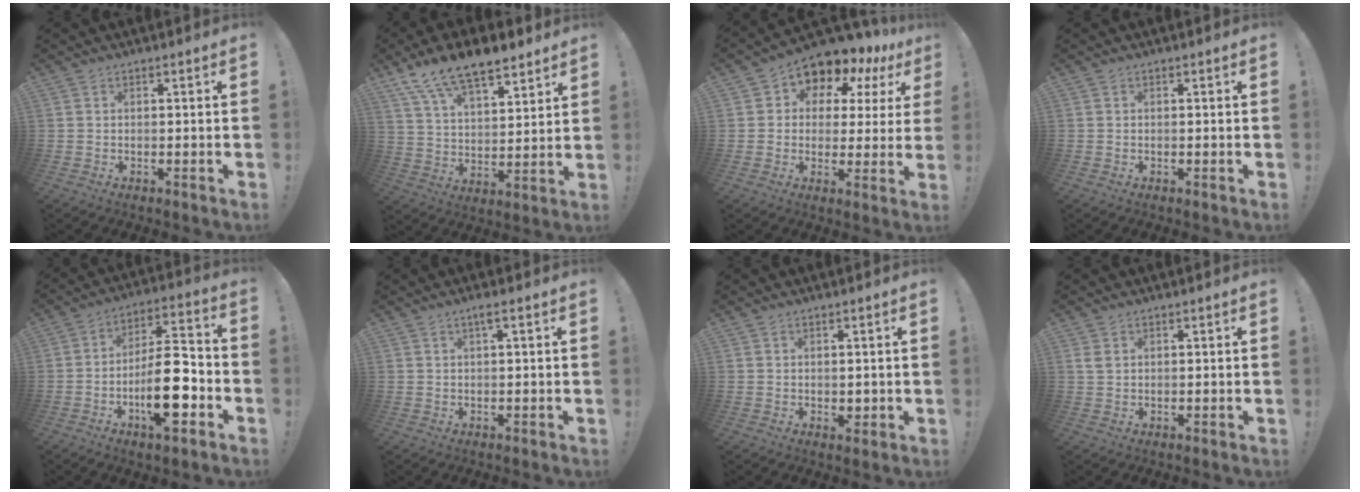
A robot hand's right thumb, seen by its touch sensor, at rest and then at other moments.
{"total": 13.8, "force": [10.7, 5.2, 7.0], "torque": [-0.128, -0.073, 0.194]}
{"total": 7.5, "force": [5.4, 4.5, 2.6], "torque": [-0.046, -0.057, 0.093]}
{"total": 0.0}
{"total": 18.0, "force": [-6.3, 6.3, 15.6], "torque": [-0.274, 0.033, -0.098]}
{"total": 2.3, "force": [1.0, 0.1, 2.0], "torque": [-0.037, 0.002, 0.014]}
{"total": 1.6, "force": [0.4, 1.3, 0.9], "torque": [-0.001, -0.005, 0.005]}
{"total": 2.0, "force": [0.8, 1.3, 1.4], "torque": [-0.027, 0.003, 0.015]}